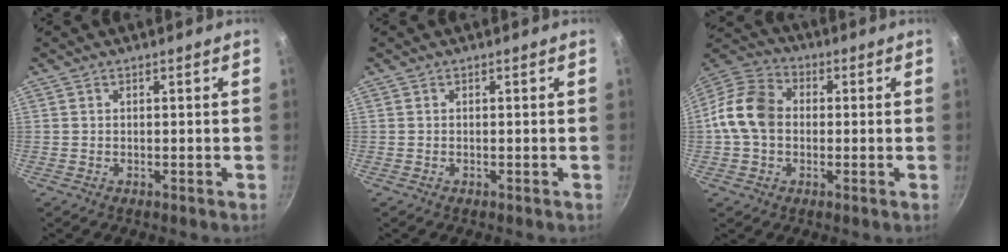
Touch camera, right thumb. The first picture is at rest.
{"total": 0.0}
{"total": 11.7, "force": [-0.3, 9.0, 7.5], "torque": [-0.118, 0.027, -0.024]}